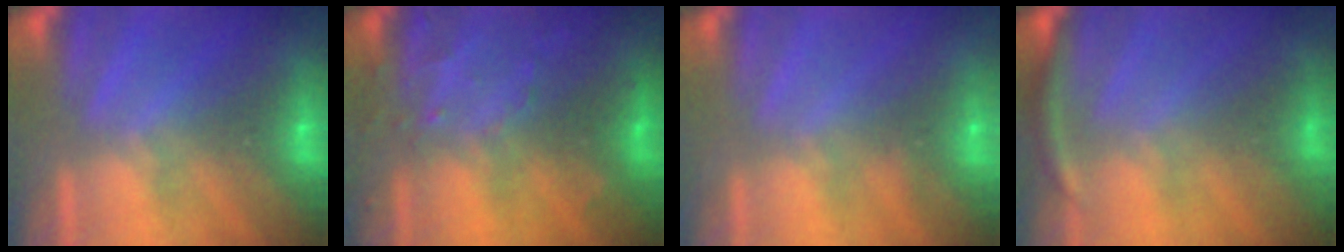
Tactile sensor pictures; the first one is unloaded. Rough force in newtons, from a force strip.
{"total": 3.4}
{"total": 2.3}
{"total": 2.9}